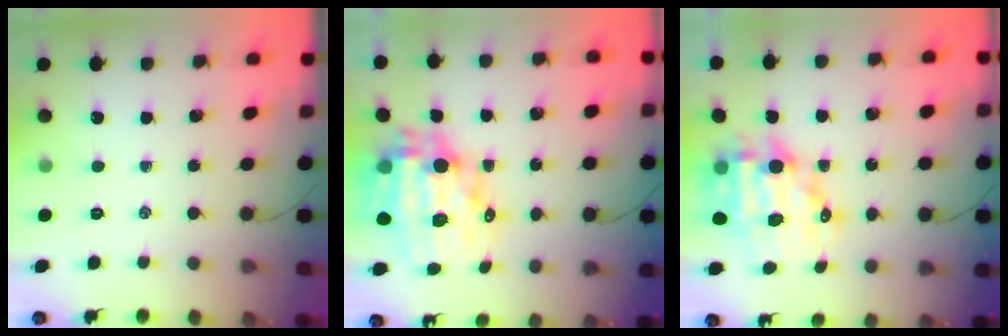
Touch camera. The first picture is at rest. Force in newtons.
{"total": 17.7, "press": 17.2, "slide": 4.3}
{"total": 13.6, "press": 13.2, "slide": 3.3}